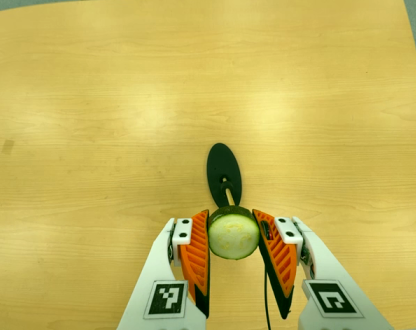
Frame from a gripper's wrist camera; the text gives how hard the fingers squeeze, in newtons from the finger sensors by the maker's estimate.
{"total": 11.7, "left": 10.9, "right": 12.6}